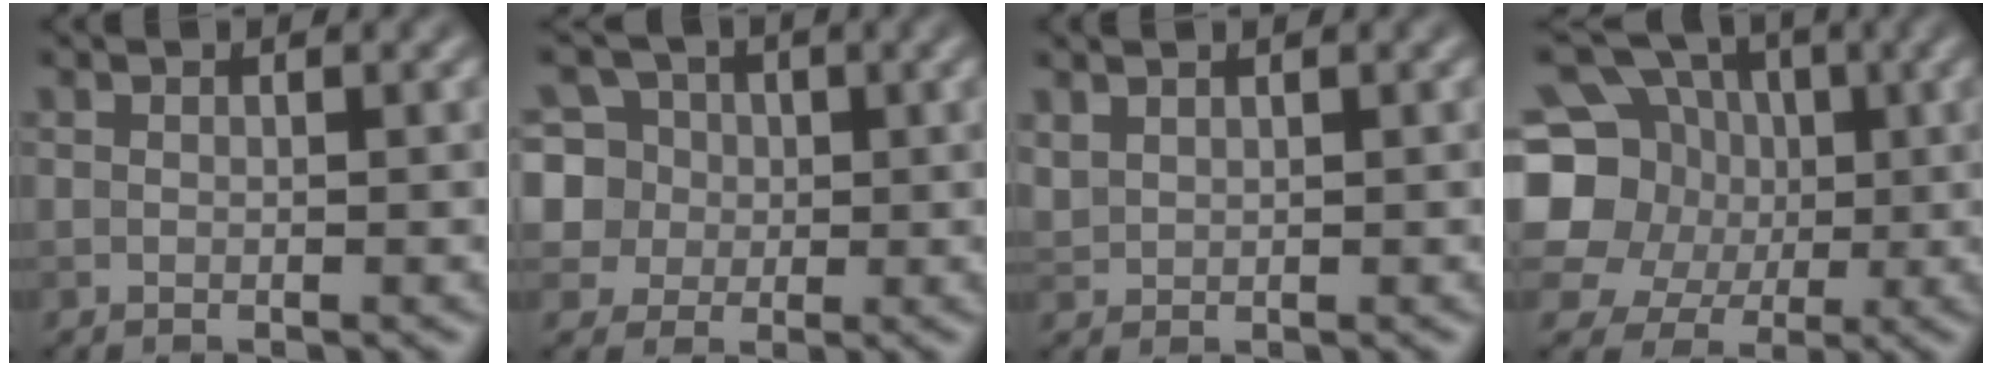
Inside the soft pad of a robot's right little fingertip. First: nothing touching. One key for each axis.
{"total": 9.5, "fx": 2.8, "fy": 8.5, "fz": 3.2, "tx": -0.087, "ty": 0.043, "tz": 0.035}
{"total": 1.0, "fx": 0.9, "fy": 0.4, "fz": 0.3, "tx": -0.012, "ty": 0.002, "tz": 0.025}
{"total": 10.6, "fx": 1.1, "fy": 9.4, "fz": 4.9, "tx": -0.124, "ty": 0.014, "tz": -0.009}